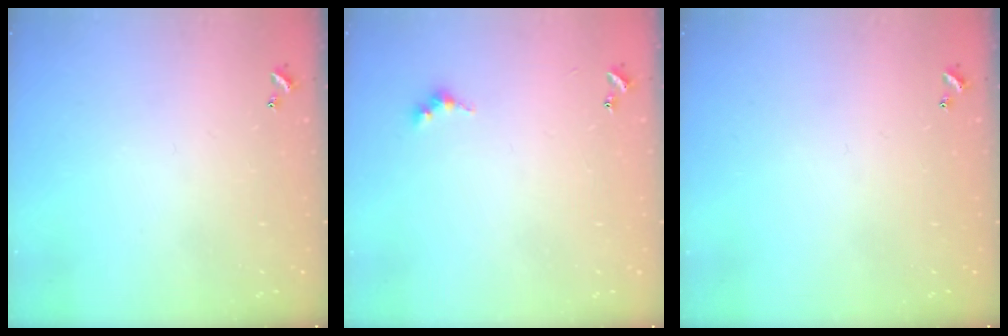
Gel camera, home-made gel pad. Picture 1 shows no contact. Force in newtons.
{"total": 4.6, "press": 4.5, "slide": 0.7}
{"total": 0.0}